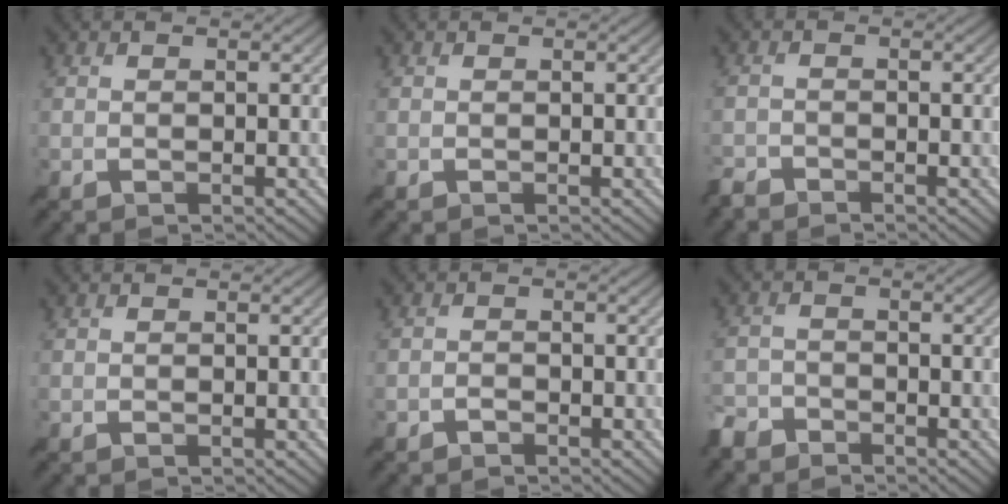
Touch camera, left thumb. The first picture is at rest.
{"total": 0.0}
{"total": 2.2, "force": [-2.1, 0.4, 0.2], "torque": [-0.006, -0.006, -0.051]}
{"total": 0.0}
{"total": 1.0, "force": [-0.9, 0.4, 0.3], "torque": [-0.005, 0.001, -0.020]}
{"total": 3.4, "force": [-3.1, 1.3, 0.7], "torque": [-0.013, -0.004, -0.074]}